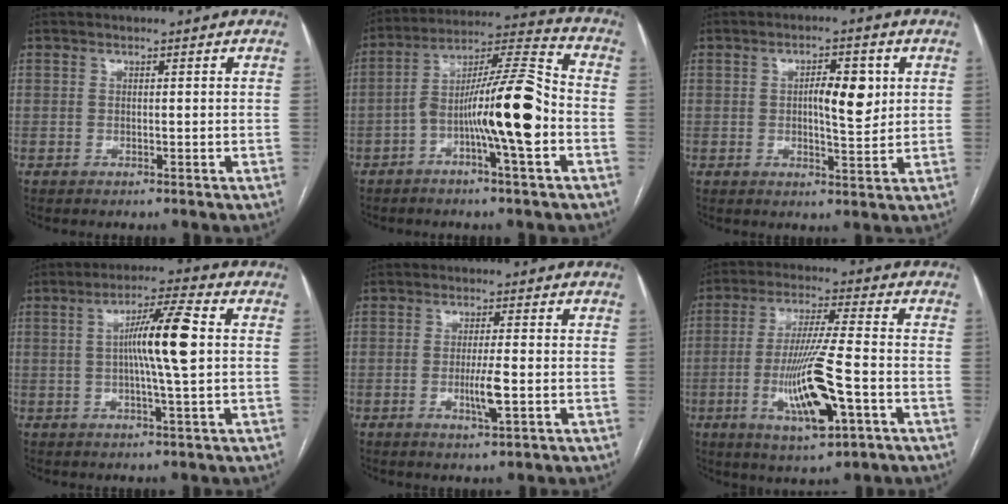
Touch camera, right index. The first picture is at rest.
{"total": 13.9, "force": [-3.8, 1.0, 13.4], "torque": [-0.232, 0.022, -0.064]}
{"total": 6.1, "force": [1.1, 1.7, 5.7], "torque": [-0.089, 0.001, 0.019]}
{"total": 9.2, "force": [0.8, -0.3, 9.1], "torque": [-0.159, 0.006, 0.009]}
{"total": 4.3, "force": [-1.0, 0.1, 4.2], "torque": [-0.080, -0.008, -0.016]}
{"total": 13.4, "force": [-4.1, 1.2, 12.7], "torque": [-0.248, -0.014, -0.069]}